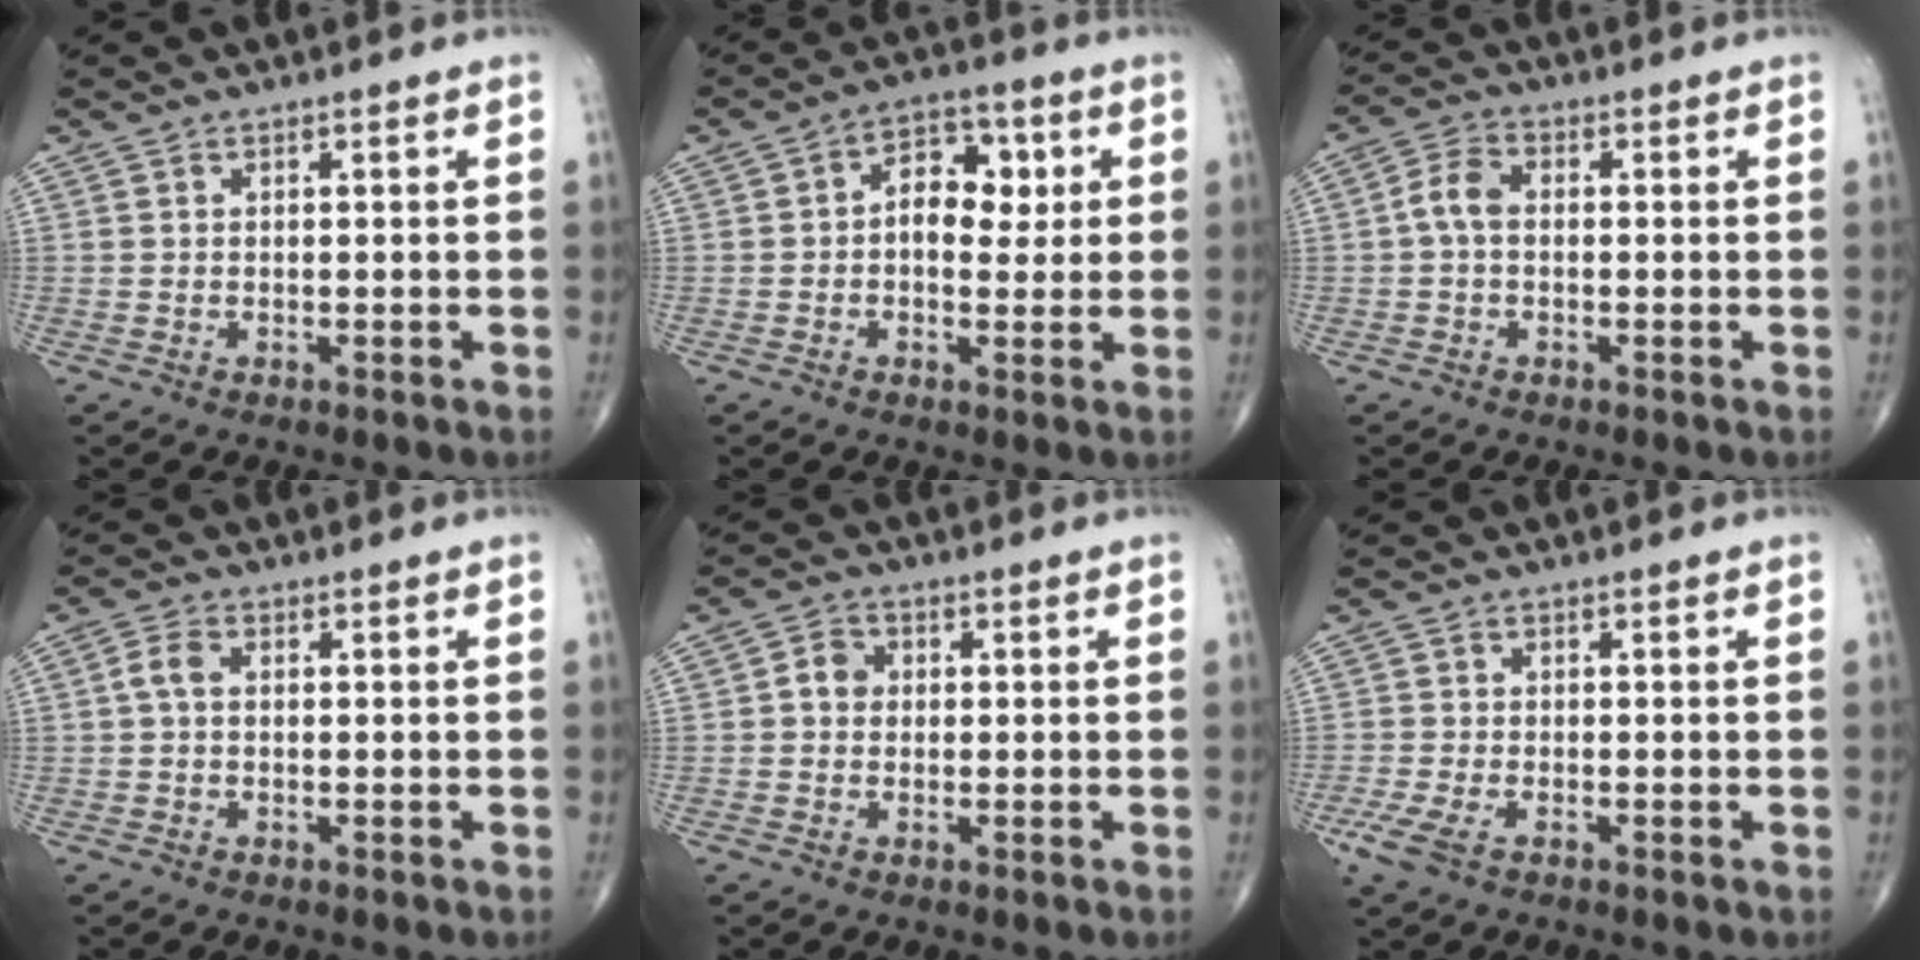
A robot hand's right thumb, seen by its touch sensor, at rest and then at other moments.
{"total": 8.7, "force": [1.0, 5.9, 6.3], "torque": [-0.056, 0.015, 0.010]}
{"total": 4.4, "force": [-0.3, 2.8, 3.4], "torque": [-0.065, 0.015, -0.013]}
{"total": 2.8, "force": [0.1, 1.8, 2.2], "torque": [-0.044, 0.008, -0.003]}
{"total": 3.2, "force": [0.0, 2.7, 1.6], "torque": [-0.015, 0.011, -0.007]}
{"total": 4.2, "force": [-2.1, 1.8, 3.1], "torque": [-0.081, -0.007, -0.045]}